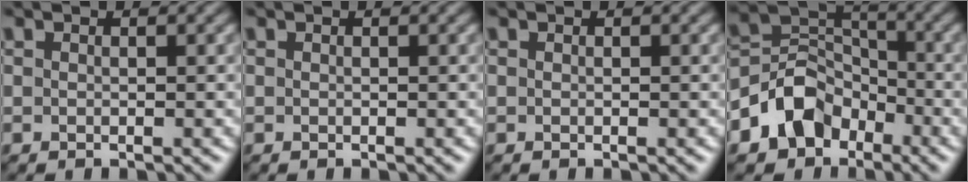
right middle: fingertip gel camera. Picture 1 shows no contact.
{"total": 0.0}
{"total": 0.0}
{"total": 6.3, "force": [-3.2, 4.8, 2.4], "torque": [-0.033, 0.005, -0.070]}